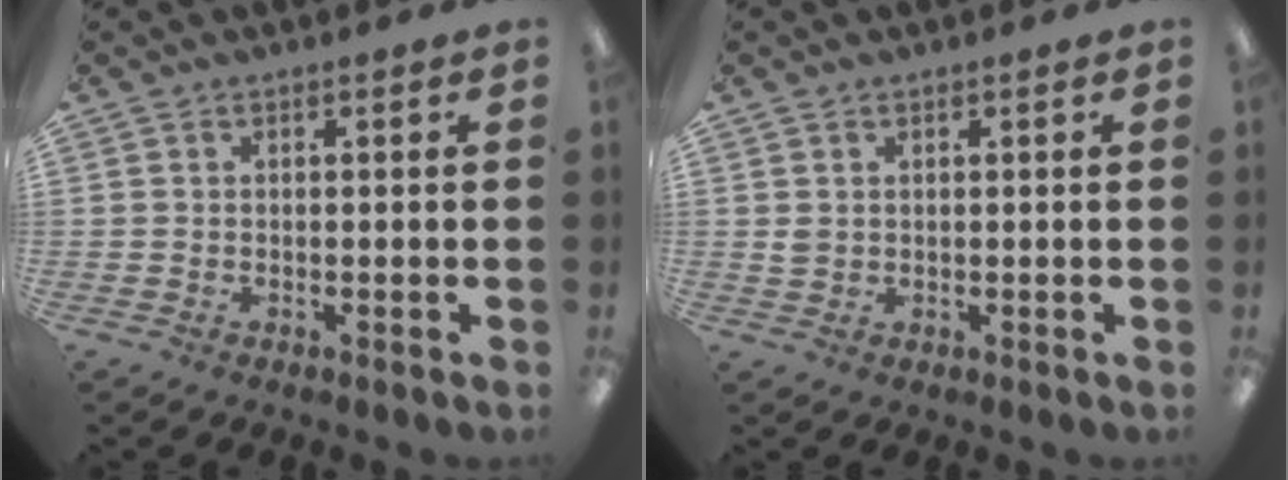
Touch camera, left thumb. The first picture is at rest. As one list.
[{"total": 1.6, "force": [0.7, 1.3, 0.7], "torque": [-0.016, 0.003, 0.013]}]